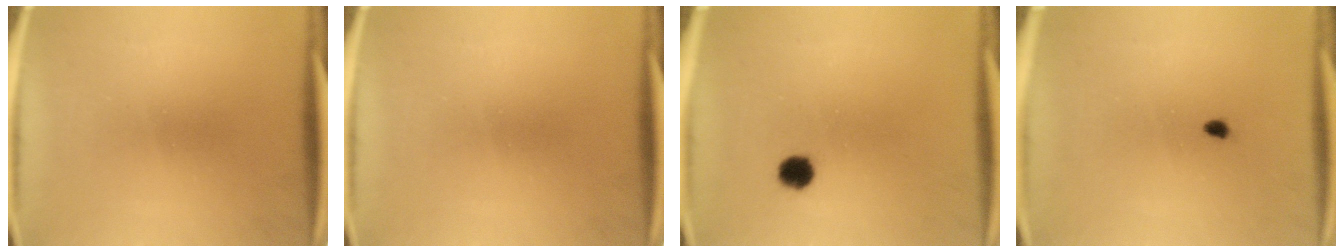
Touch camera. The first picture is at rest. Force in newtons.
{"total": 0.0}
{"total": 3.2}
{"total": 0.7}